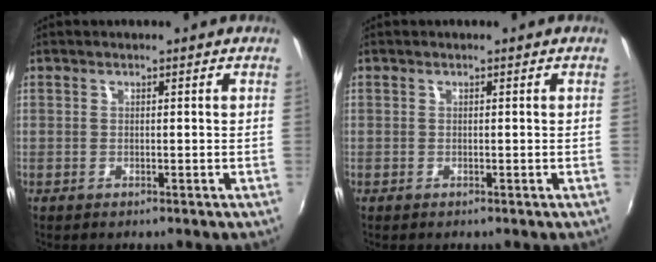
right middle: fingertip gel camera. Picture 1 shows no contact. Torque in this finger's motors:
{"motor_torque": [0.53, -0.59, -0.27, -0.18]}